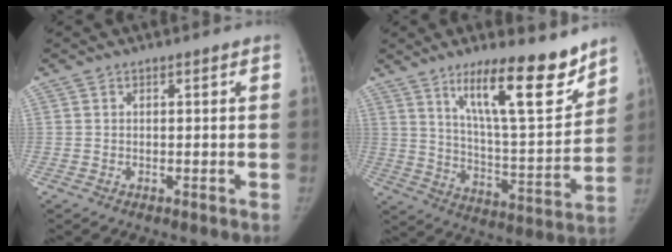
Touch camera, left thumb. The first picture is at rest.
{"total": 18.5, "force": [12.4, 4.3, 13.0], "torque": [-0.168, -0.086, 0.208]}